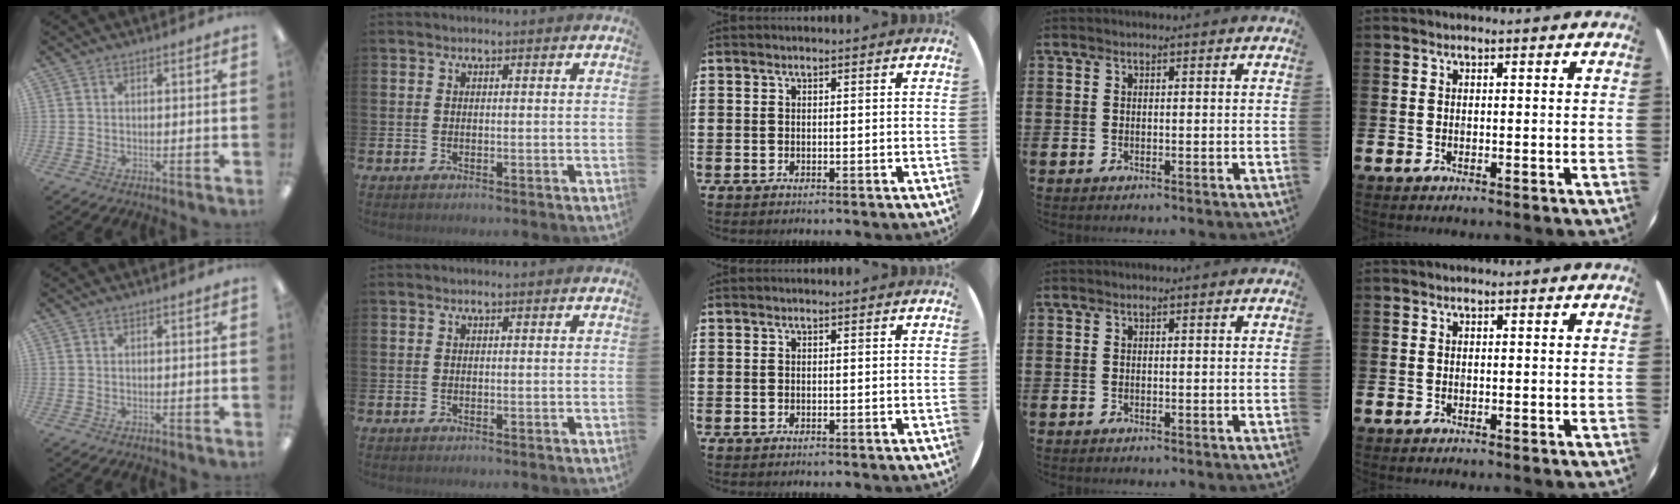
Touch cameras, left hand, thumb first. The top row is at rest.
{}